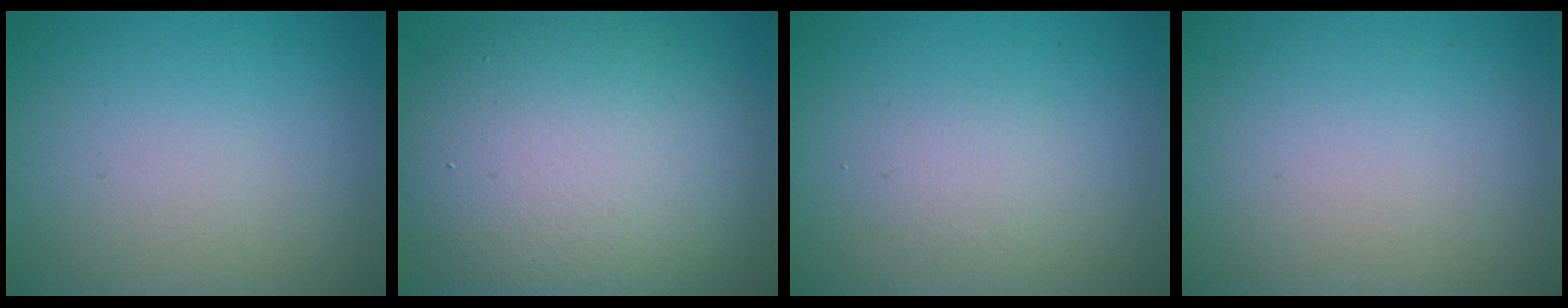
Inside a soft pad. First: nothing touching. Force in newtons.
{"total": 12.0, "press": 12.0, "slide": 0.6}
{"total": 1.5, "press": 1.5, "slide": 0.0}
{"total": 0.0}